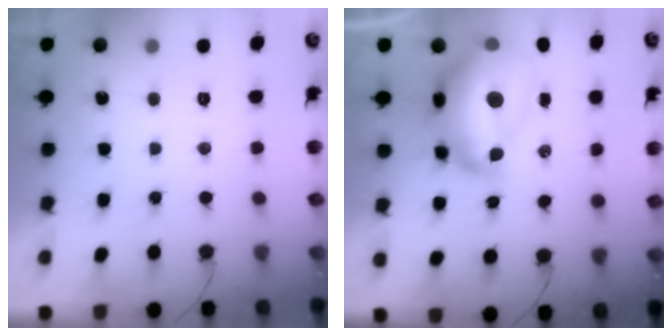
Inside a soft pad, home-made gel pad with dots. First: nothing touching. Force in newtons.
{"total": 17.0, "press": 16.9, "slide": 1.3}